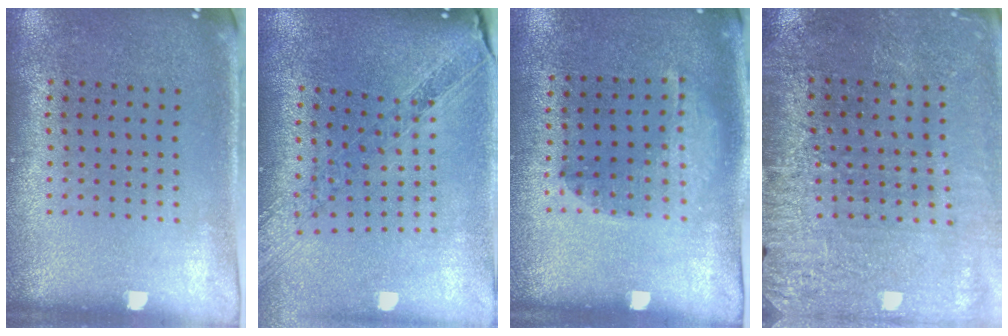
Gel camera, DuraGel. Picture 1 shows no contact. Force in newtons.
{"total": 1.2, "press": 1.2, "slide": 0.3}
{"total": 1.0, "press": 1.0, "slide": 0.2}
{"total": 3.0, "press": 3.0, "slide": 0.3}